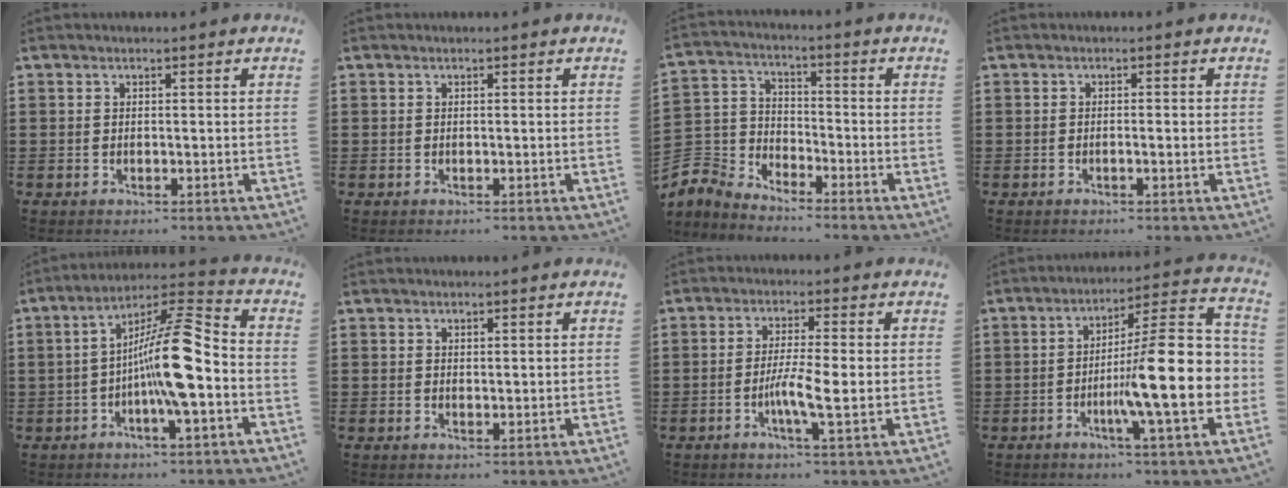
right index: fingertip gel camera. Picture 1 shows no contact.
{"total": 0.0}
{"total": 5.9, "force": [-5.5, 2.2, 0.7], "torque": [-0.059, -0.009, -0.124]}
{"total": 0.9, "force": [-0.5, -0.1, 0.8], "torque": [-0.014, -0.005, -0.008]}
{"total": 12.8, "force": [-2.6, 2.2, 12.4], "torque": [-0.230, 0.009, -0.050]}
{"total": 0.7, "force": [0.6, 0.3, 0.2], "torque": [-0.004, 0.002, 0.011]}
{"total": 6.0, "force": [-1.3, 0.3, 5.8], "torque": [-0.108, -0.010, -0.026]}
{"total": 16.4, "force": [-2.6, 2.6, 16.0], "torque": [-0.246, -0.031, -0.042]}